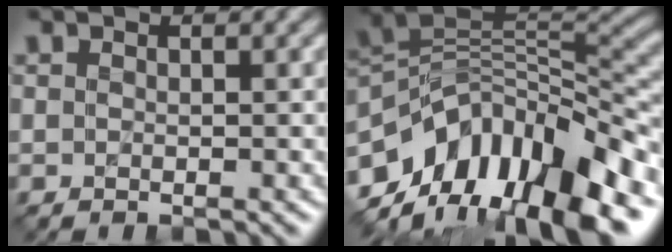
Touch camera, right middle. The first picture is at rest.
{"total": 13.1, "force": [-6.7, 6.8, 9.0], "torque": [-0.160, 0.021, -0.129]}